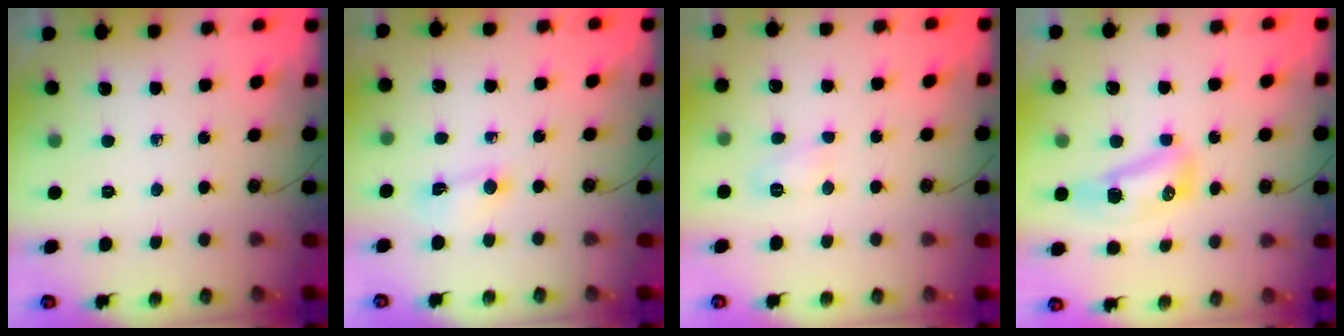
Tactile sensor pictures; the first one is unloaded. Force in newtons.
{"total": 3.5, "press": 3.4, "slide": 0.6}
{"total": 4.0, "press": 3.9, "slide": 0.6}
{"total": 12.0, "press": 9.9, "slide": 6.8}